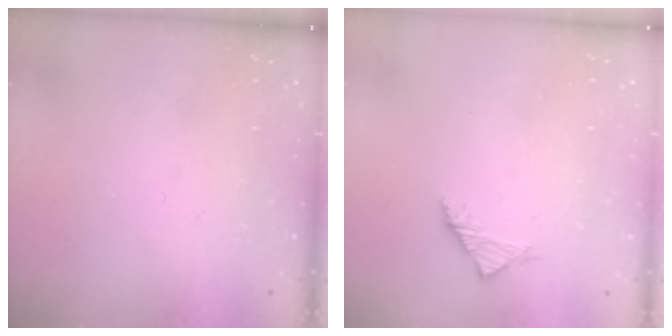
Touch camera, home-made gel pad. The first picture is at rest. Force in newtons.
{"total": 2.8, "press": 2.6, "slide": 0.8}